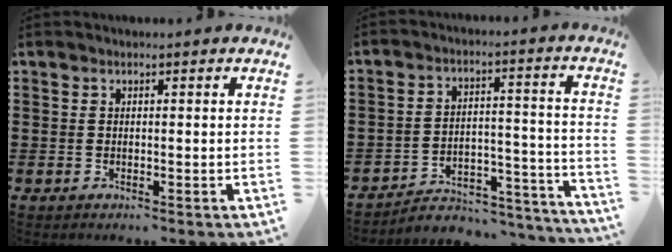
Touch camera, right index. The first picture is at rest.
{"total": 4.2, "force": [-3.9, 1.4, 1.0], "torque": [-0.019, 0.005, -0.082]}